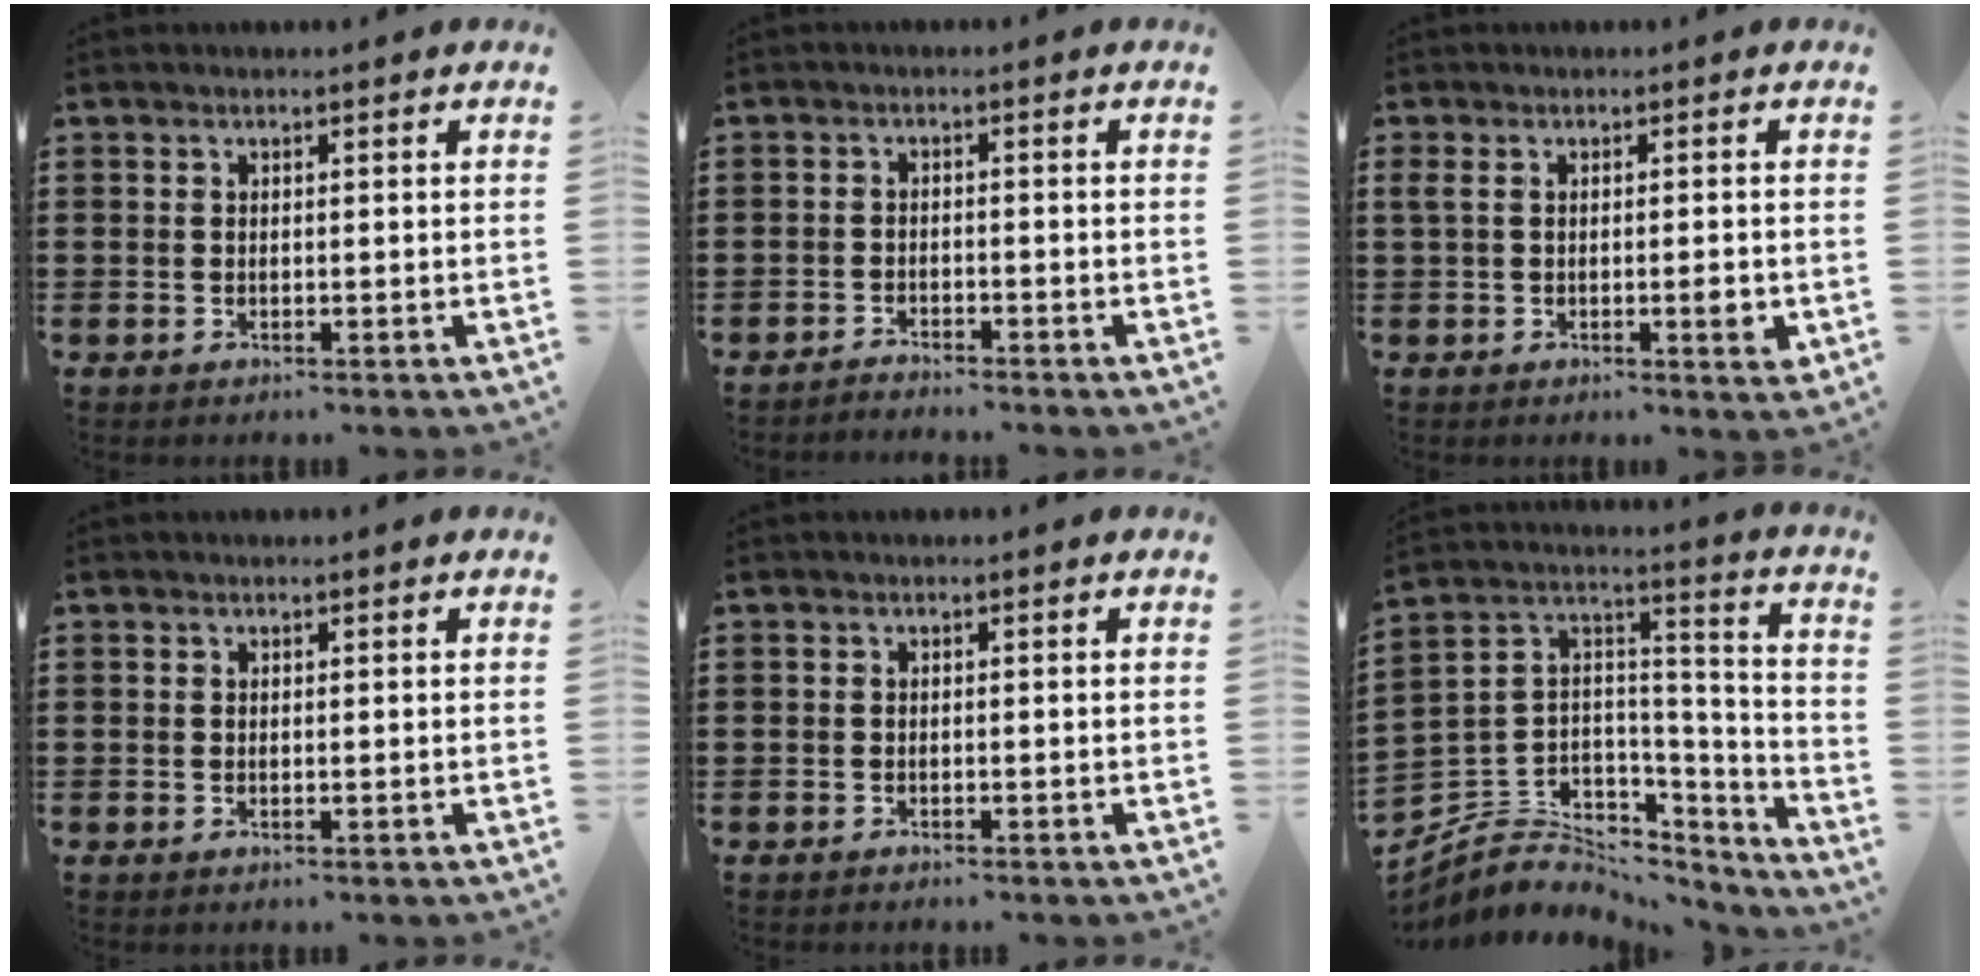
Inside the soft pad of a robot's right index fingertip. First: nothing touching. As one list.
[{"total": 1.9, "force": [-1.9, 0.0, -0.1], "torque": [-0.004, 0.003, -0.042]}, {"total": 3.6, "force": [-0.6, 0.8, 3.5], "torque": [-0.059, 0.002, -0.011]}, {"total": 0.0}, {"total": 0.5, "force": [-0.5, 0.0, 0.0], "torque": [-0.002, -0.002, -0.011]}, {"total": 5.9, "force": [-3.6, 4.5, 1.1], "torque": [-0.049, -0.011, -0.071]}]